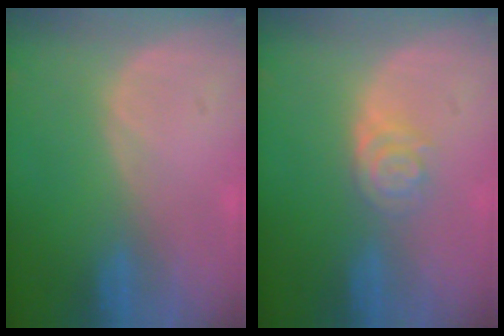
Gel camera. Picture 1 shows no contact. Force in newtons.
{"total": 4.0, "press": 3.6, "slide": 1.9}